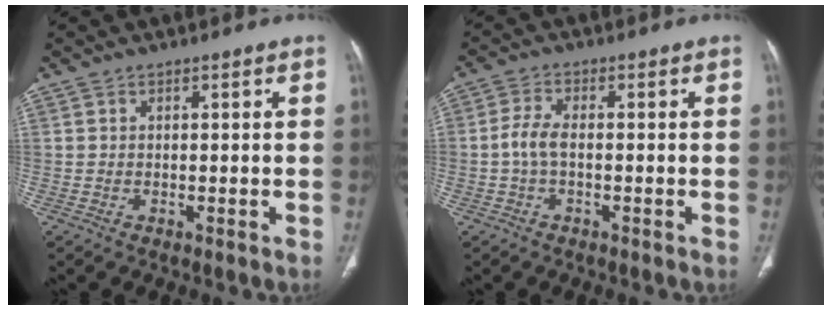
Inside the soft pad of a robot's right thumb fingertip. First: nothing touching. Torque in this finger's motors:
{"motor_torque": [0.29, 0.08, 0.46, 0.38, 0.05]}